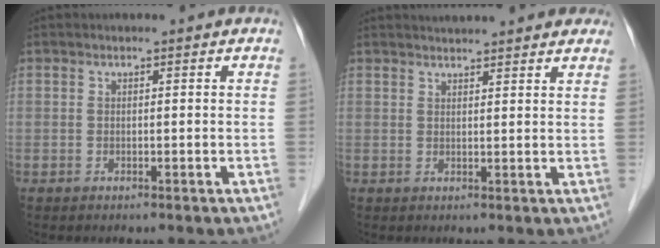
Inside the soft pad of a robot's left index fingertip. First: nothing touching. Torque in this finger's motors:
{"motor_torque": [0.27, -0.75, 0.69, 0.13]}